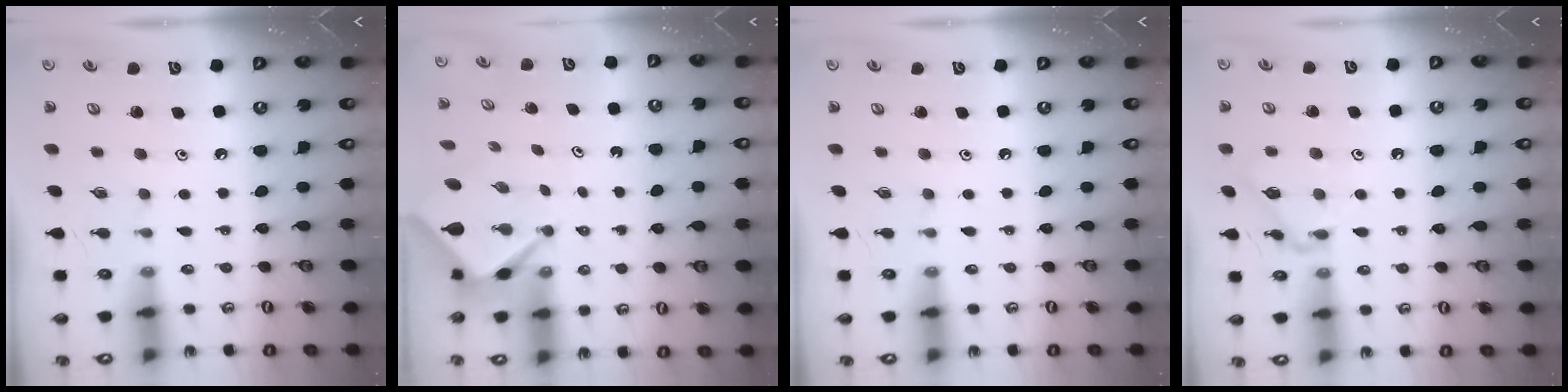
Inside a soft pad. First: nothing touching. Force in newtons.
{"total": 2.5, "press": 2.5, "slide": 0.1}
{"total": 0.0}
{"total": 8.3, "press": 8.3, "slide": 0.5}